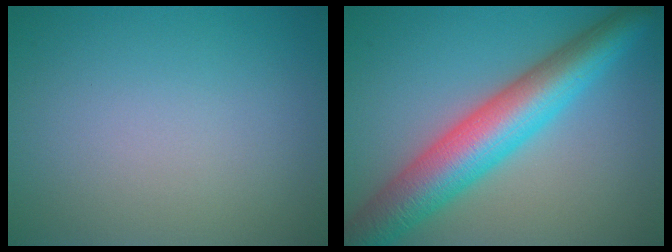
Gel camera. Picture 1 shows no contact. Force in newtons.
{"total": 8.9, "press": 8.9, "slide": 0.2}